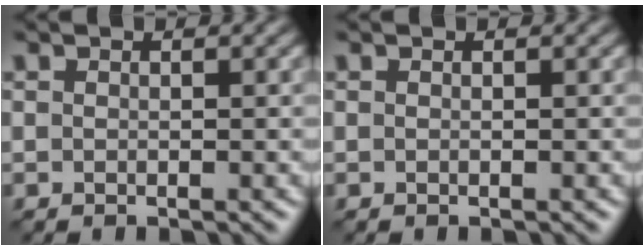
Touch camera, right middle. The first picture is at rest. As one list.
[{"total": 0.0}]